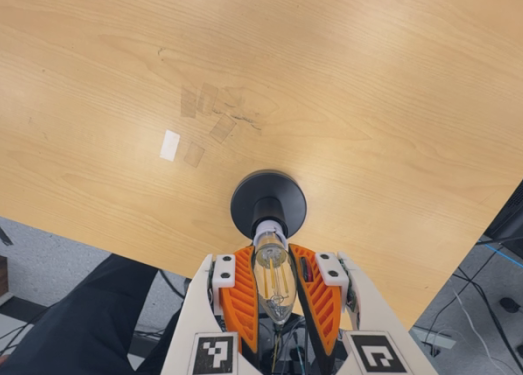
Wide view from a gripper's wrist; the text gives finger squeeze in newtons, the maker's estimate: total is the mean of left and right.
{"total": 18.1, "left": 16.9, "right": 19.4}